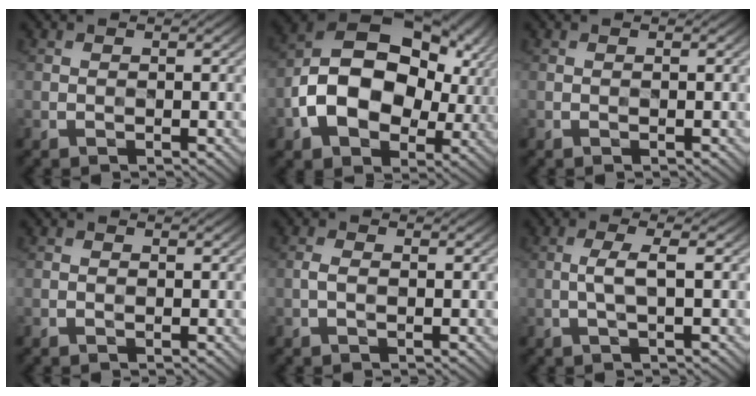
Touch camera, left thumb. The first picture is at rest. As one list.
[{"total": 16.3, "force": [-0.6, 11.6, 11.5], "torque": [-0.215, -0.012, -0.007]}, {"total": 0.0}, {"total": 0.6, "force": [-0.4, 0.3, 0.2], "torque": [0.000, 0.001, -0.007]}, {"total": 1.8, "force": [-0.7, 1.0, 1.3], "torque": [-0.033, 0.003, -0.015]}, {"total": 2.5, "force": [-0.6, 0.3, 2.5], "torque": [-0.052, 0.008, -0.012]}]